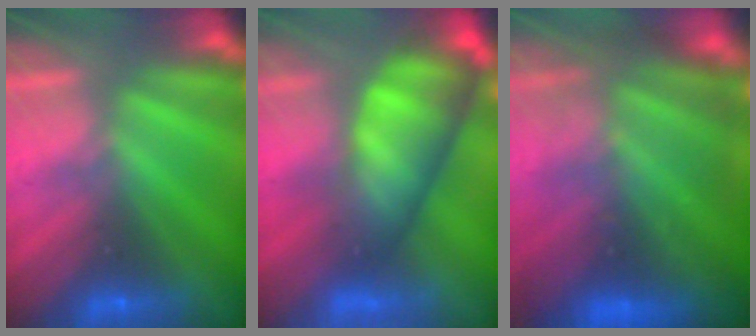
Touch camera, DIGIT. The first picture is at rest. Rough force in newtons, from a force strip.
{"total": 9.8}
{"total": 7.5}